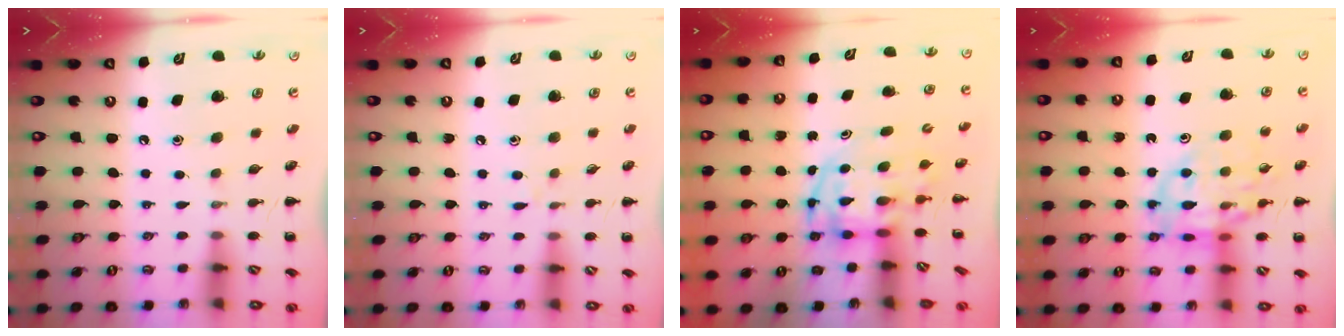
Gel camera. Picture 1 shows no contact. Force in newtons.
{"total": 5.0, "press": 4.7, "slide": 1.7}
{"total": 3.8, "press": 3.8, "slide": 0.7}
{"total": 16.0, "press": 15.9, "slide": 2.4}